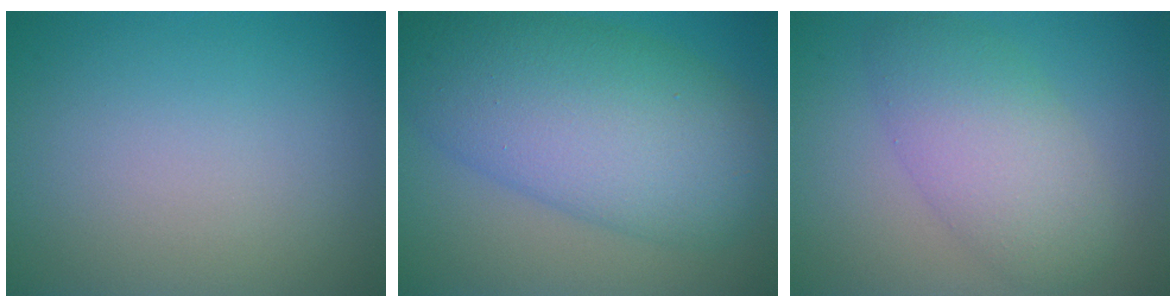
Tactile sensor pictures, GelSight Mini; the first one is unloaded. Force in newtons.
{"total": 11.5, "press": 11.5, "slide": 0.1}
{"total": 5.4, "press": 5.4, "slide": 0.3}